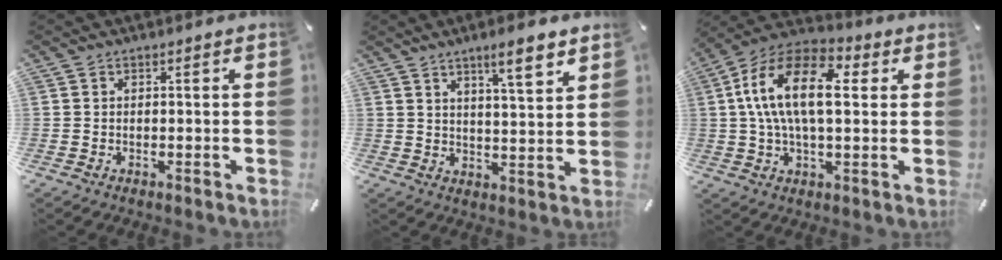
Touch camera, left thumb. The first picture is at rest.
{"total": 8.1, "force": [5.8, 1.6, 5.4], "torque": [-0.070, -0.034, 0.091]}
{"total": 16.3, "force": [3.2, 8.4, 13.6], "torque": [-0.283, 0.007, 0.052]}